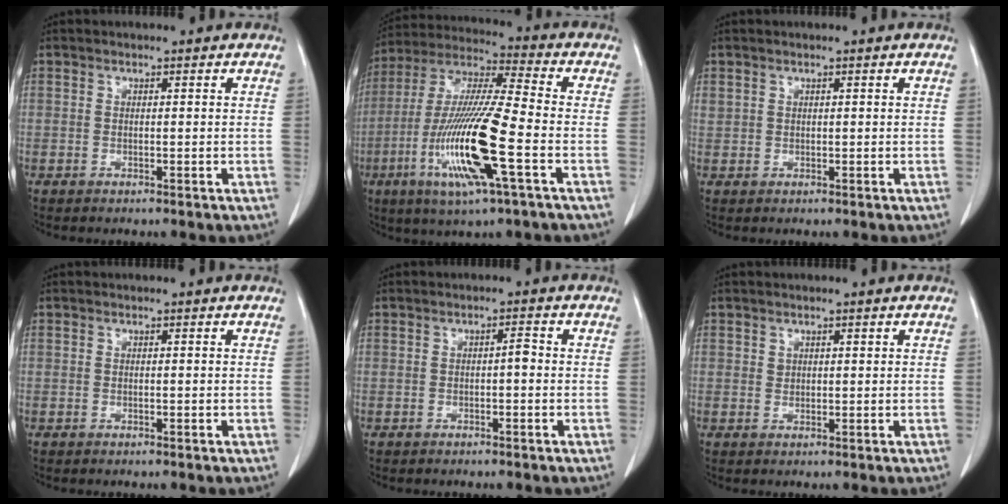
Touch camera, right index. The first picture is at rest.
{"total": 17.5, "force": [-5.5, 0.8, 16.6], "torque": [-0.342, -0.019, -0.105]}
{"total": 0.6, "force": [0.4, 0.4, 0.1], "torque": [0.002, 0.010, 0.010]}
{"total": 0.0}
{"total": 1.3, "force": [-0.3, 0.3, 1.3], "torque": [-0.018, 0.003, -0.006]}
{"total": 0.9, "force": [0.6, 0.7, 0.3], "torque": [0.004, -0.002, 0.008]}